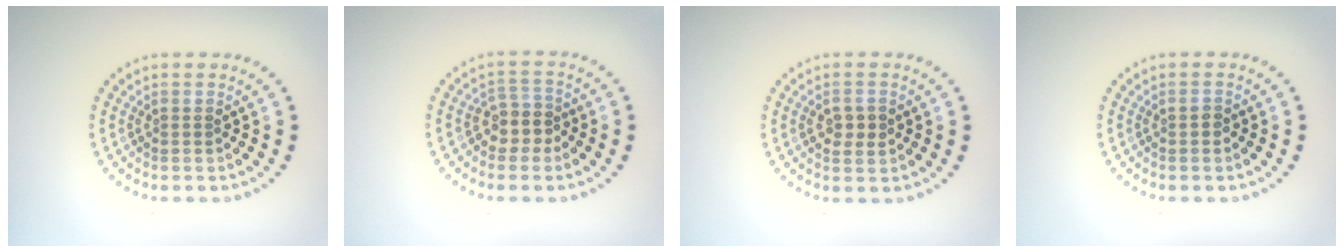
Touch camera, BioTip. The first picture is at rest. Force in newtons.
{"total": 2.3, "press": 1.9, "slide": 1.3}
{"total": 2.0, "press": 2.0, "slide": 0.1}
{"total": 0.7, "press": 0.7, "slide": 0.1}